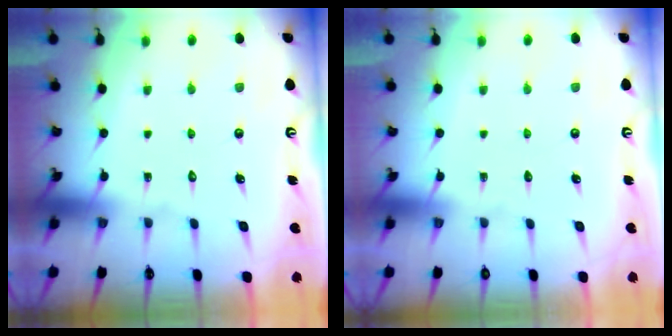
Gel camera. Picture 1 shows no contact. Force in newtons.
{"total": 0.0}